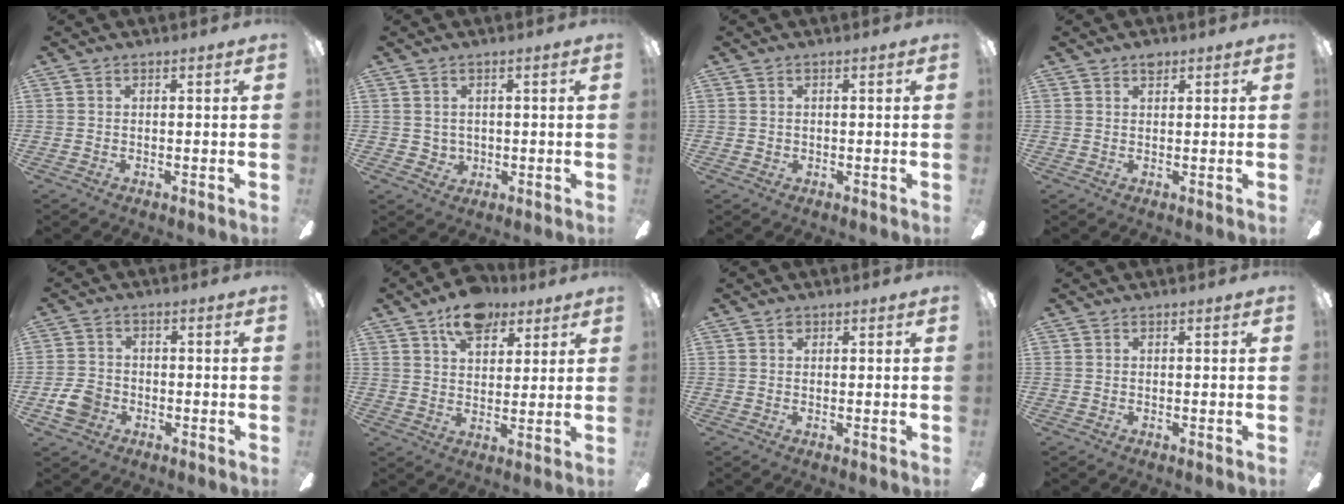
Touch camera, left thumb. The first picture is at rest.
{"total": 2.6, "force": [1.0, 2.3, 0.4], "torque": [-0.007, -0.002, 0.017]}
{"total": 0.7, "force": [0.2, 0.7, 0.1], "torque": [-0.002, 0.005, 0.002]}
{"total": 1.8, "force": [1.4, 0.9, 0.8], "torque": [-0.009, -0.003, 0.024]}
{"total": 5.8, "force": [-2.2, 4.5, 3.0], "torque": [-0.065, 0.012, -0.041]}
{"total": 10.3, "force": [6.8, 5.6, 5.2], "torque": [-0.073, -0.022, 0.121]}
{"total": 1.0, "force": [0.5, 0.7, 0.5], "torque": [-0.013, 0.001, 0.010]}
{"total": 0.0}